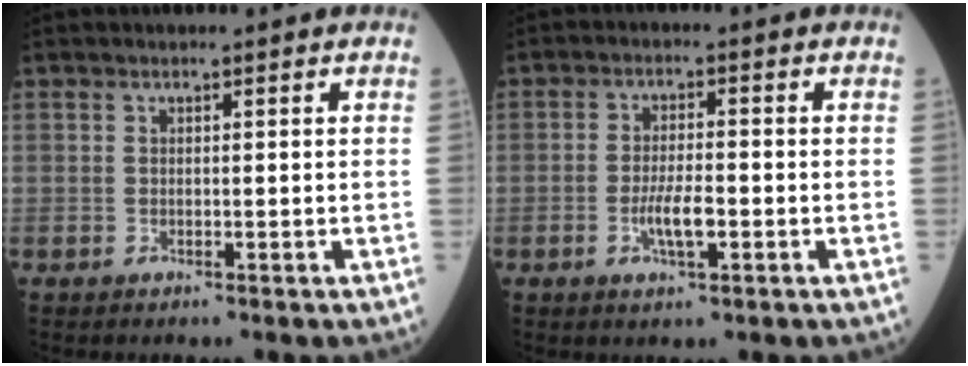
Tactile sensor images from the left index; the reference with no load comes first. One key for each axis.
{"total": 4.5, "fx": -1.5, "fy": 1.0, "fz": 4.1, "tx": -0.082, "ty": -0.001, "tz": -0.026}